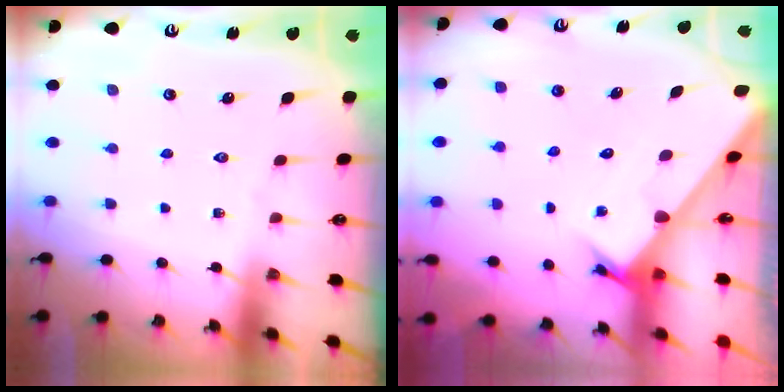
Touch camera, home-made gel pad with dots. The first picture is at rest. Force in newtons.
{"total": 2.1, "press": 2.1, "slide": 0.1}